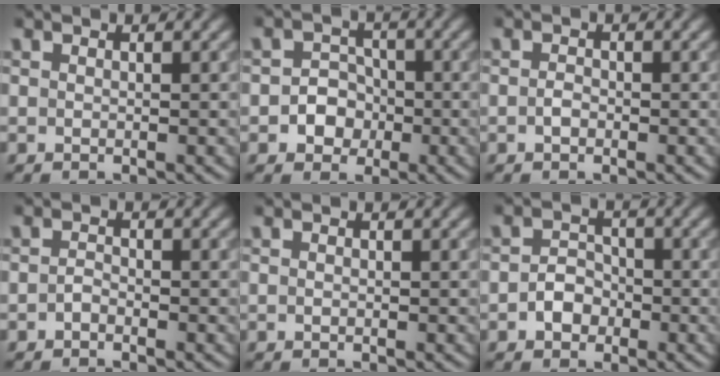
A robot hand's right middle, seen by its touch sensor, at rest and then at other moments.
{"total": 3.2, "force": [-0.9, 2.8, 1.2], "torque": [0.012, 0.001, -0.031]}
{"total": 0.9, "force": [-0.3, 0.6, 0.6], "torque": [-0.014, 0.000, -0.008]}
{"total": 0.8, "force": [-0.5, 0.4, 0.5], "torque": [-0.011, 0.001, -0.012]}
{"total": 0.0}
{"total": 2.3, "force": [-1.0, 1.8, 1.1], "torque": [-0.016, 0.004, -0.020]}